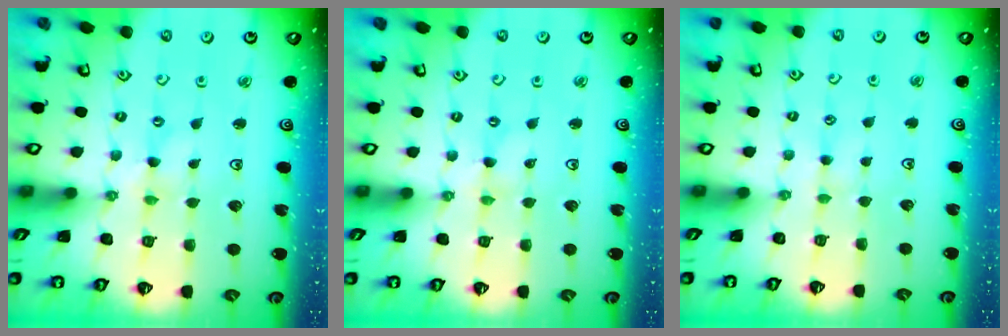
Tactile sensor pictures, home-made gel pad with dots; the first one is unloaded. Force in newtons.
{"total": 0.6, "press": 0.6, "slide": 0.1}
{"total": 1.8, "press": 1.7, "slide": 0.3}